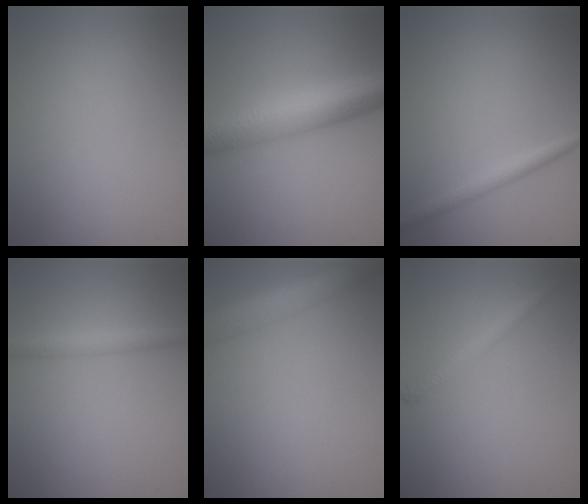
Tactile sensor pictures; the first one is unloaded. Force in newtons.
{"total": 7.9, "press": 7.9, "slide": 0.1}
{"total": 1.6, "press": 1.6, "slide": 0.1}
{"total": 2.3, "press": 2.3, "slide": 0.1}
{"total": 5.0, "press": 5.0, "slide": 0.2}
{"total": 1.6, "press": 1.6, "slide": 0.0}